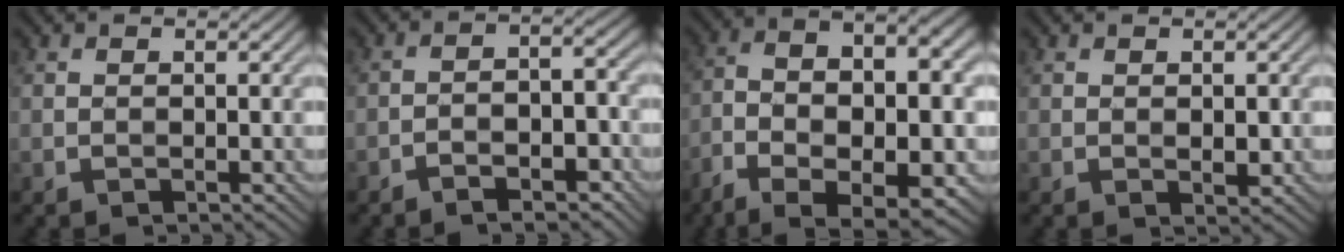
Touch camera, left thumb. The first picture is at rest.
{"total": 4.9, "force": [-3.3, 1.4, 3.3], "torque": [-0.051, 0.012, -0.052]}
{"total": 14.8, "force": [-5.7, 6.8, 11.8], "torque": [-0.227, -0.019, -0.085]}
{"total": 1.4, "force": [0.1, 0.7, 1.2], "torque": [-0.019, -0.002, 0.003]}